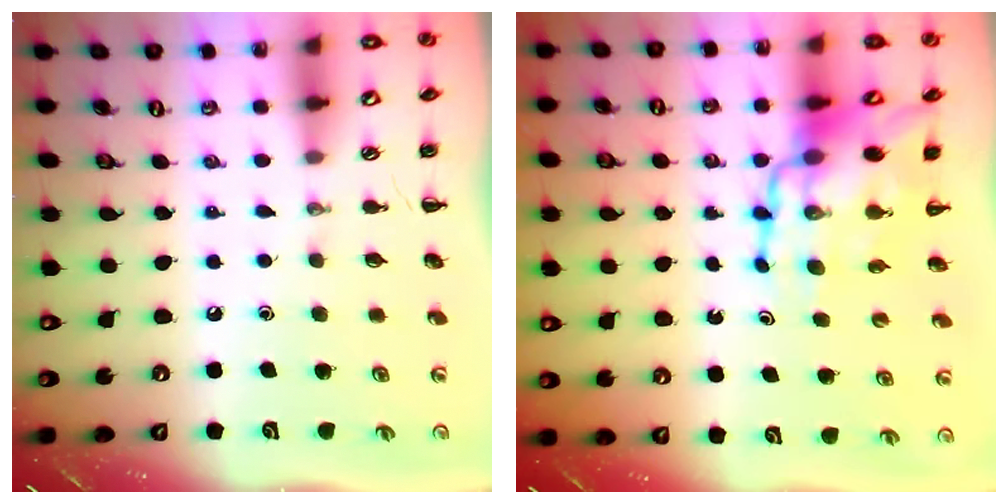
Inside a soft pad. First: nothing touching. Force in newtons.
{"total": 14.7, "press": 14.2, "slide": 3.9}